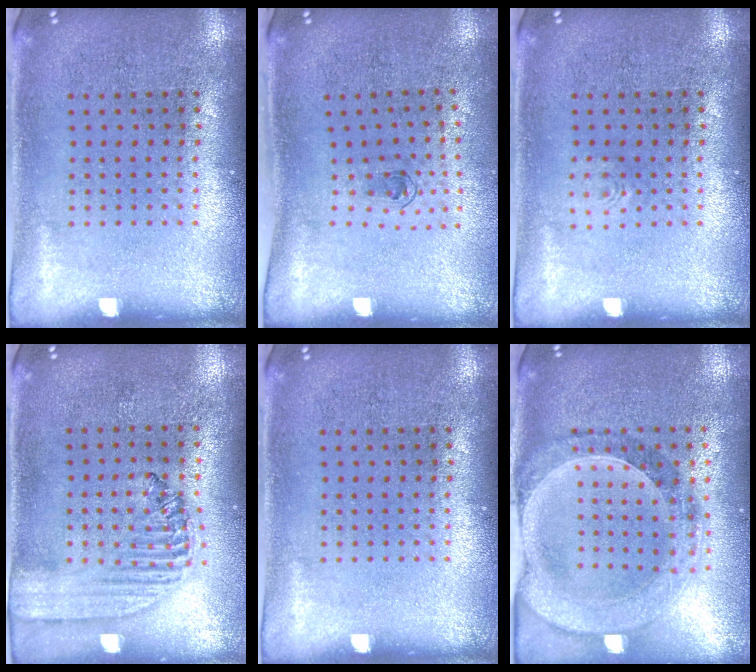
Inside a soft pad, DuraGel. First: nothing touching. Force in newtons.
{"total": 0.6, "press": 0.3, "slide": 0.5}
{"total": 0.6, "press": 0.6, "slide": 0.2}
{"total": 1.5, "press": 1.4, "slide": 0.5}
{"total": 0.0}
{"total": 1.4, "press": 1.4, "slide": 0.3}